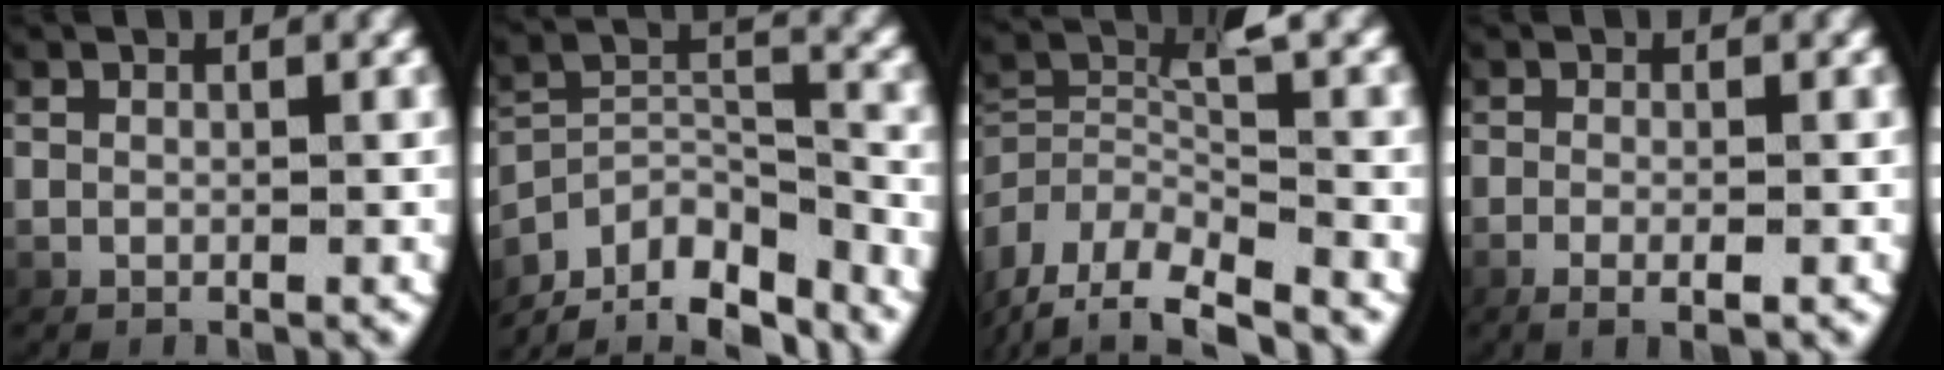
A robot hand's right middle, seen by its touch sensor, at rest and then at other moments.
{"total": 11.5, "force": [-6.9, 6.7, 6.3], "torque": [-0.119, -0.052, -0.091]}
{"total": 7.4, "force": [-2.7, 5.0, 4.7], "torque": [-0.108, -0.017, -0.043]}
{"total": 2.3, "force": [-1.3, 0.7, 1.7], "torque": [-0.046, -0.003, -0.020]}